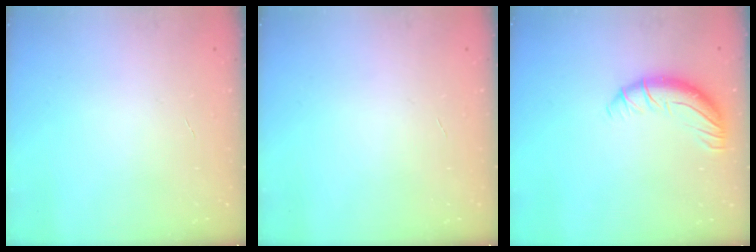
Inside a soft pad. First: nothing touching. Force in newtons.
{"total": 0.0}
{"total": 10.0, "press": 9.9, "slide": 1.6}